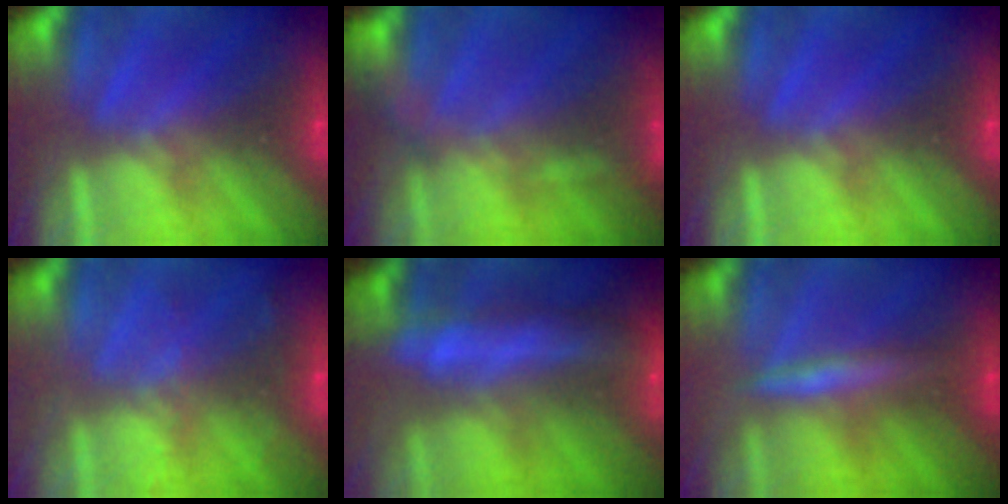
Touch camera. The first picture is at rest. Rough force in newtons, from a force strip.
{"total": 2.9}
{"total": 0.0}
{"total": 2.3}
{"total": 8.8}
{"total": 2.6}